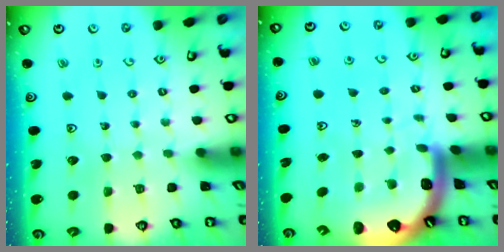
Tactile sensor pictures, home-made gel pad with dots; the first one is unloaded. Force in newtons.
{"total": 4.6, "press": 4.5, "slide": 0.6}